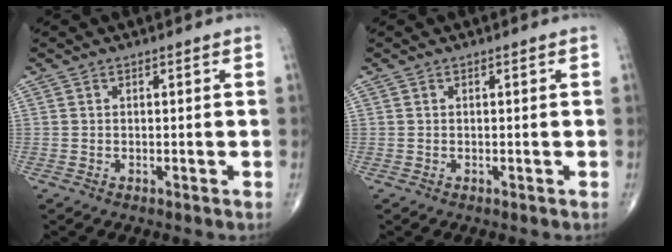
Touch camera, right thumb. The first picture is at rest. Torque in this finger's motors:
{"motor_torque": [0.00, 0.00, -0.01, -0.01, 0.00]}